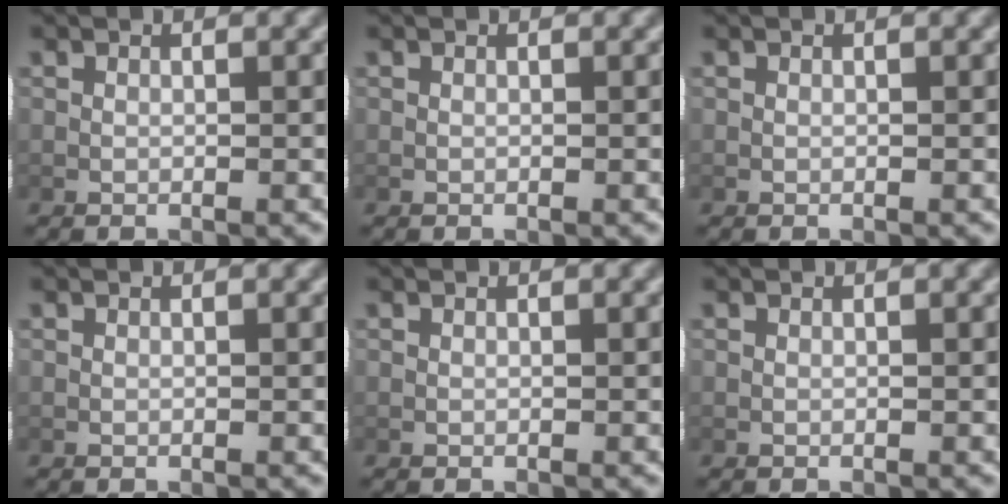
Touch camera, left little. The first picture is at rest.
{"total": 0.0}
{"total": 0.0}
{"total": 0.0}
{"total": 0.0}
{"total": 0.0}